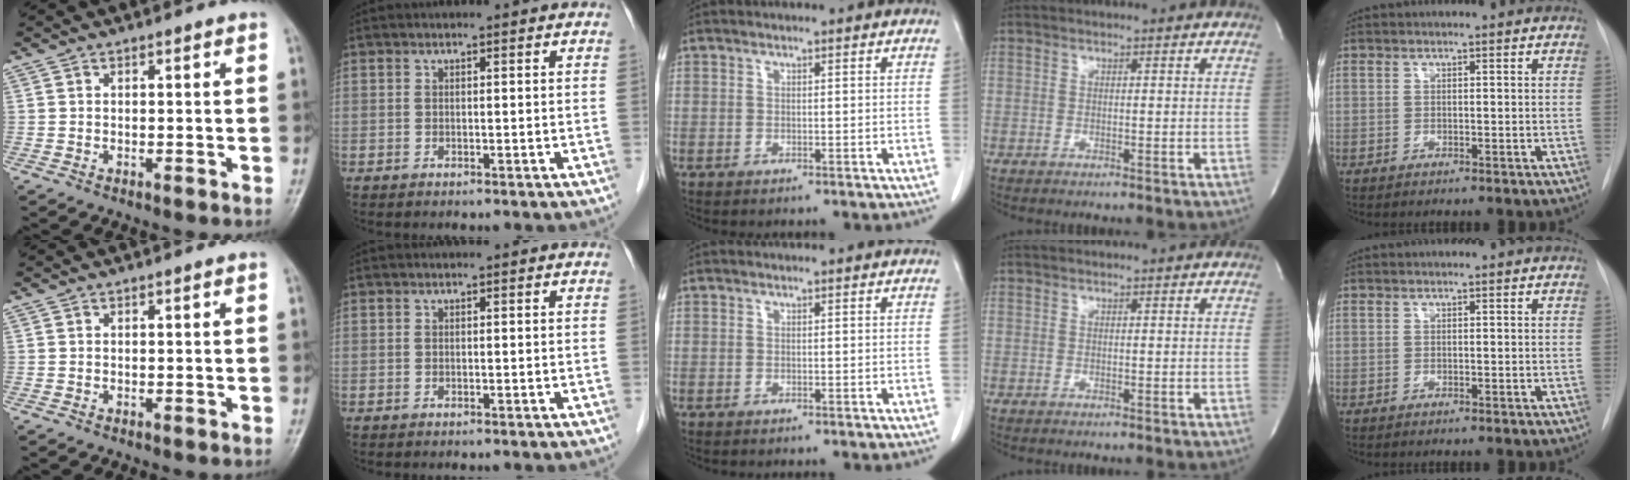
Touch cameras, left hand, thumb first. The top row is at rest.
{}